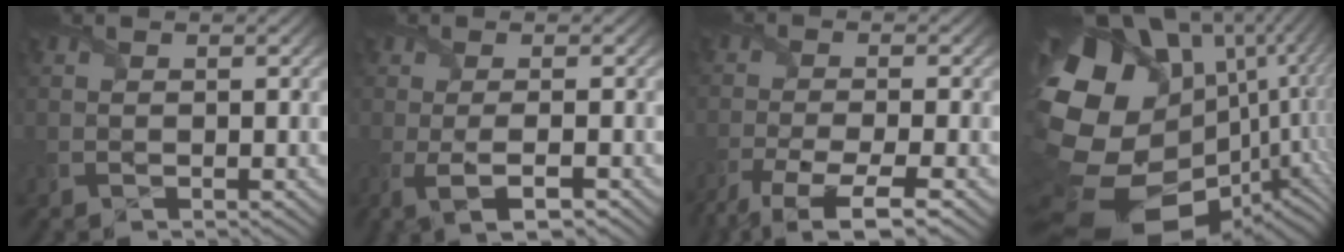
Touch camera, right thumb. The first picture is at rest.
{"total": 3.2, "force": [-1.1, 0.4, 3.0], "torque": [-0.062, -0.003, -0.024]}
{"total": 6.1, "force": [-4.3, 0.9, 4.3], "torque": [-0.087, -0.009, -0.083]}
{"total": 20.3, "force": [1.7, 14.6, 14.0], "torque": [-0.312, -0.044, 0.068]}